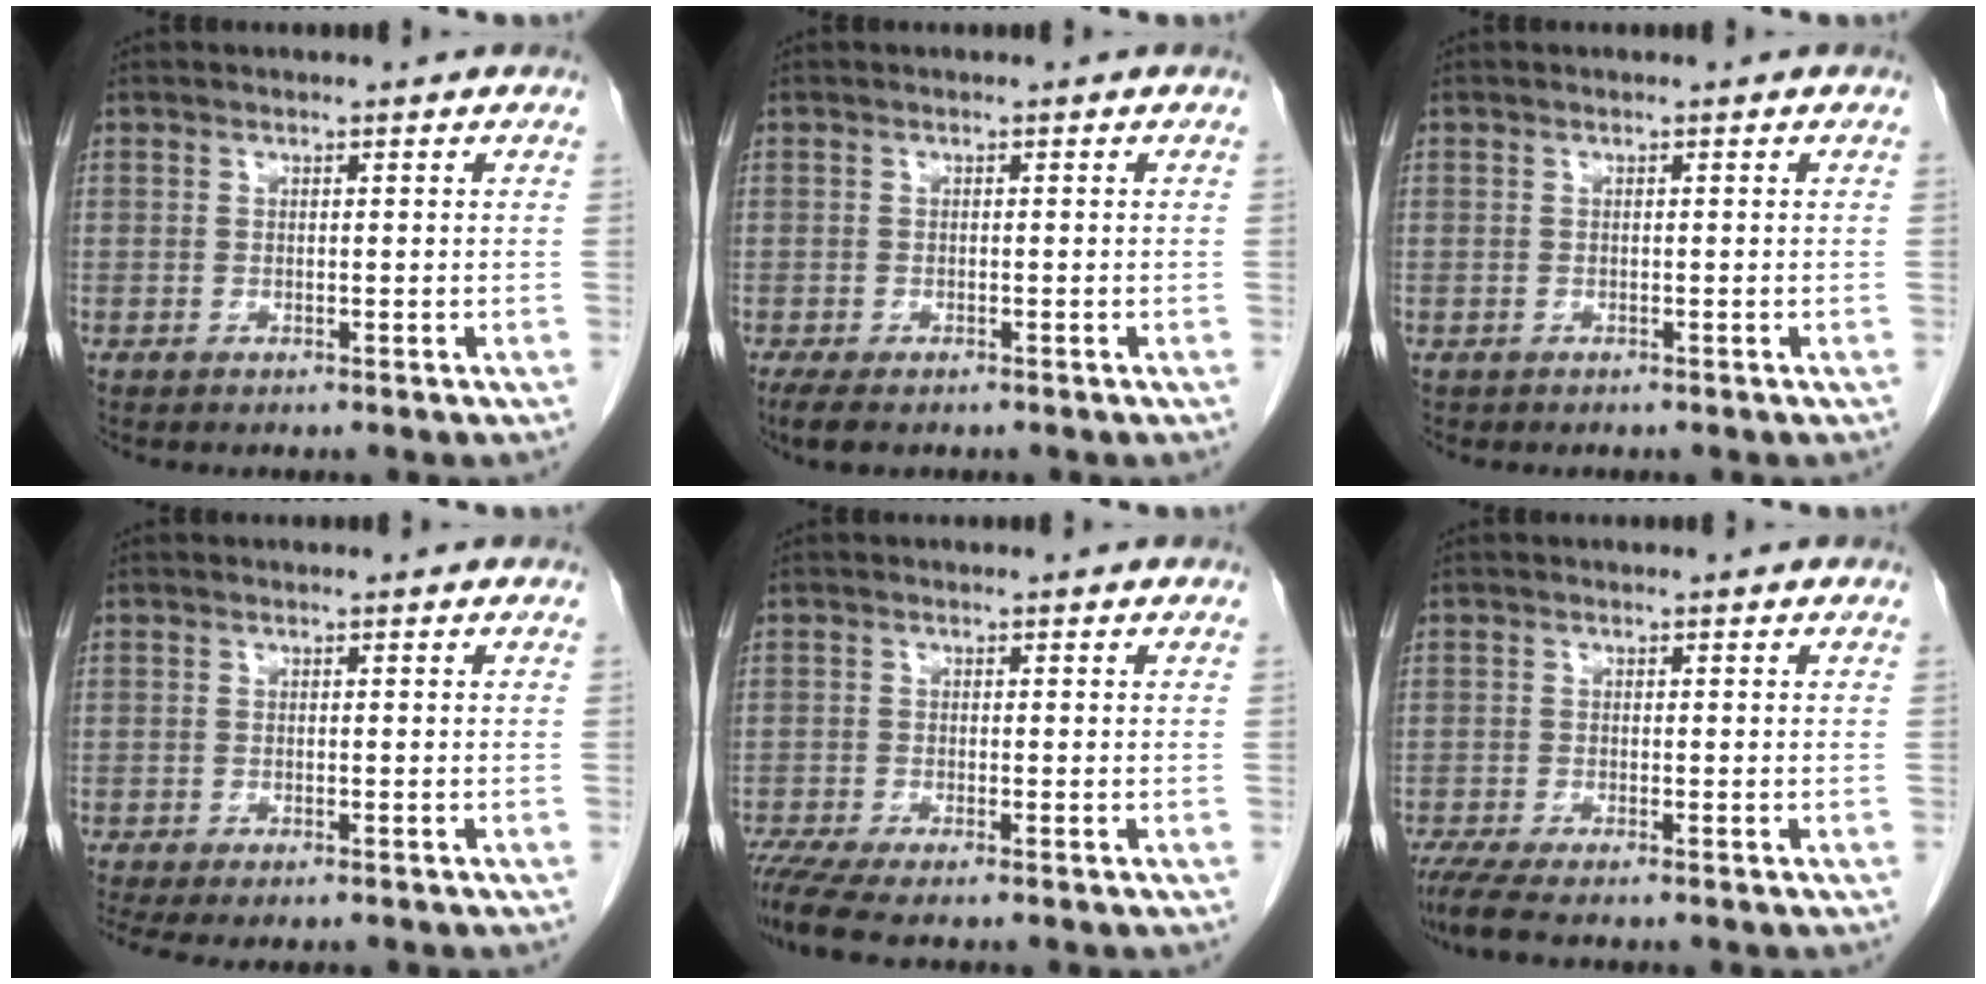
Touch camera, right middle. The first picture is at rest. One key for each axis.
{"total": 3.4, "fx": -2.5, "fy": 1.2, "fz": 2.0, "tx": -0.038, "ty": -0.010, "tz": -0.036}
{"total": 0.0}
{"total": 4.8, "fx": -3.9, "fy": 1.5, "fz": 2.4, "tx": -0.031, "ty": -0.007, "tz": -0.059}
{"total": 4.0, "fx": -3.3, "fy": -0.1, "fz": 2.4, "tx": -0.043, "ty": -0.011, "tz": -0.063}
{"total": 3.9, "fx": -3.0, "fy": 0.2, "fz": 2.4, "tx": -0.047, "ty": -0.011, "tz": -0.057}